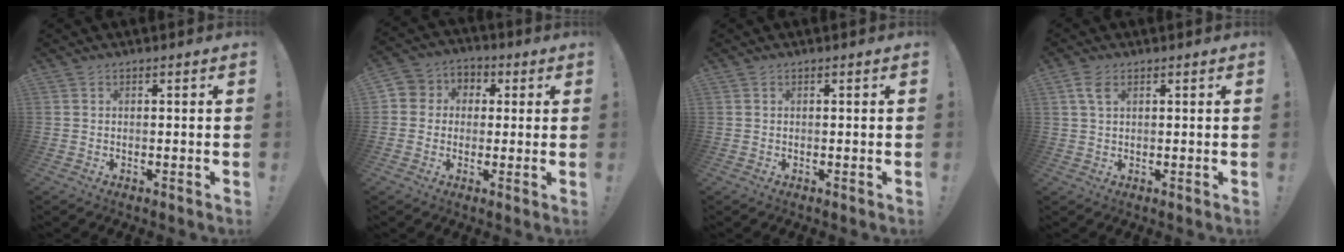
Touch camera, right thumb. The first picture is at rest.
{"total": 6.3, "force": [-1.1, 5.9, 1.7], "torque": [-0.022, 0.019, -0.017]}
{"total": 0.0}
{"total": 4.1, "force": [1.7, 2.2, 3.0], "torque": [-0.057, 0.003, 0.033]}